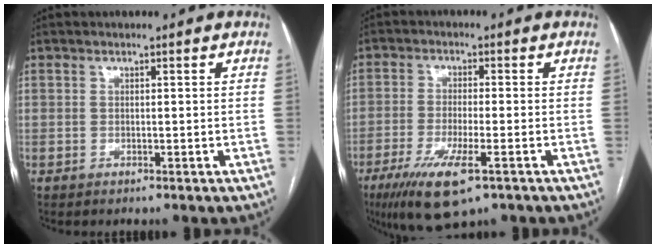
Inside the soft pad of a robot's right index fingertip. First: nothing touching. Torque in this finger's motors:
{"motor_torque": [1.18, -0.33, 0.57, 0.14]}